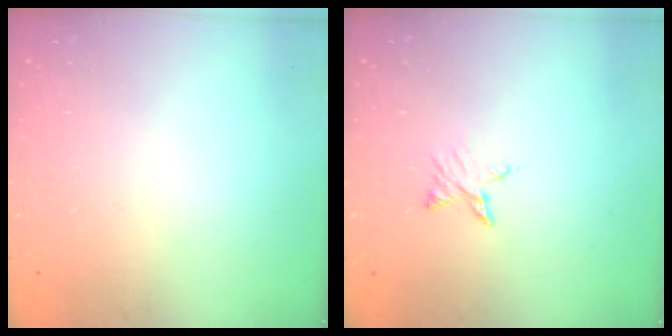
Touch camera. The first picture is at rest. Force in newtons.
{"total": 4.1, "press": 4.1, "slide": 0.5}